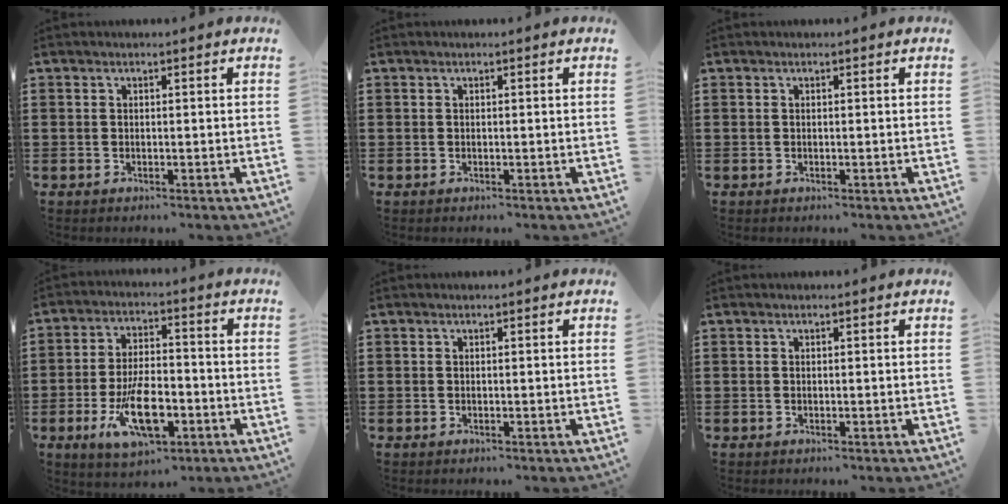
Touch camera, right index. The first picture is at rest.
{"total": 0.0}
{"total": 0.0}
{"total": 11.1, "force": [-4.2, 5.0, 9.0], "torque": [-0.163, -0.009, -0.071]}
{"total": 0.0}
{"total": 0.0}